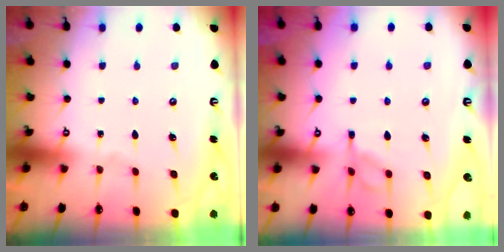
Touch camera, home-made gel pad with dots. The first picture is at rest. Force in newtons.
{"total": 8.1, "press": 8.0, "slide": 0.9}